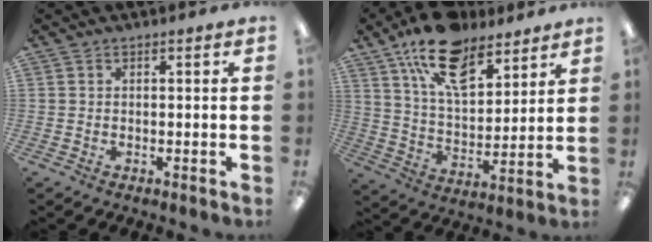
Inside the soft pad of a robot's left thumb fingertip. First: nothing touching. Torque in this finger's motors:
{"motor_torque": [0.28, 0.64, 1.51, -1.30, 0.41]}